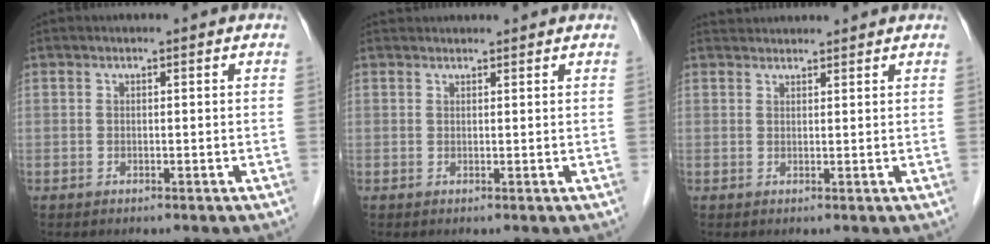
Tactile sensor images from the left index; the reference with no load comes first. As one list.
[{"total": 3.3, "force": [3.2, 0.6, 0.4], "torque": [-0.005, 0.033, 0.045]}, {"total": 4.1, "force": [4.0, 0.7, 0.4], "torque": [-0.010, 0.037, 0.061]}]